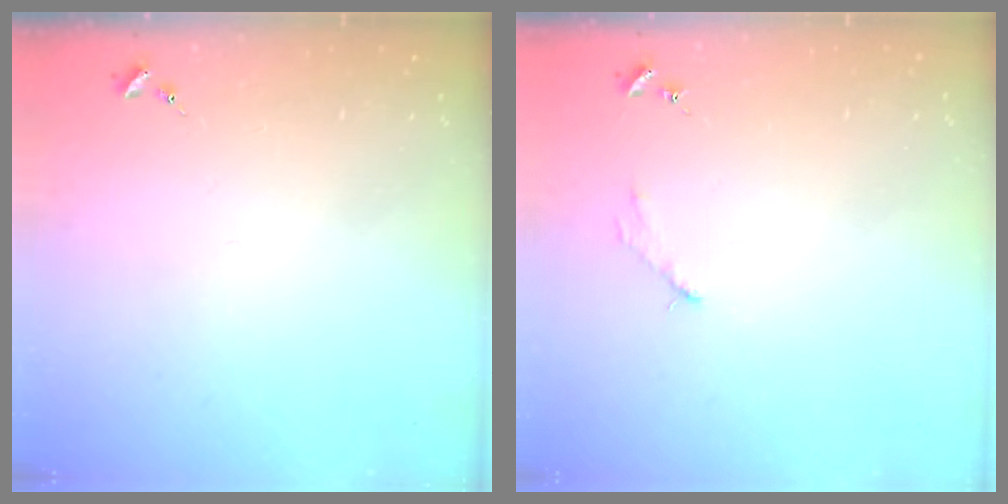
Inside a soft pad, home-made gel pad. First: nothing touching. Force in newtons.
{"total": 2.6, "press": 2.6, "slide": 0.3}